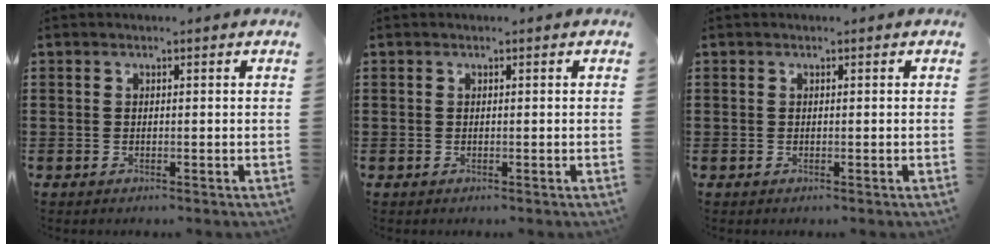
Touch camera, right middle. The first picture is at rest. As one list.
[{"total": 0.0}, {"total": 0.0}]